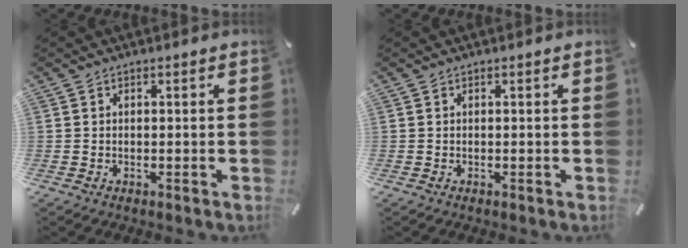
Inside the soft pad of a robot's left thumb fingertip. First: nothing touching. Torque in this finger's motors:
{"motor_torque": [-0.05, -0.01, -0.02, 0.01, 0.00]}